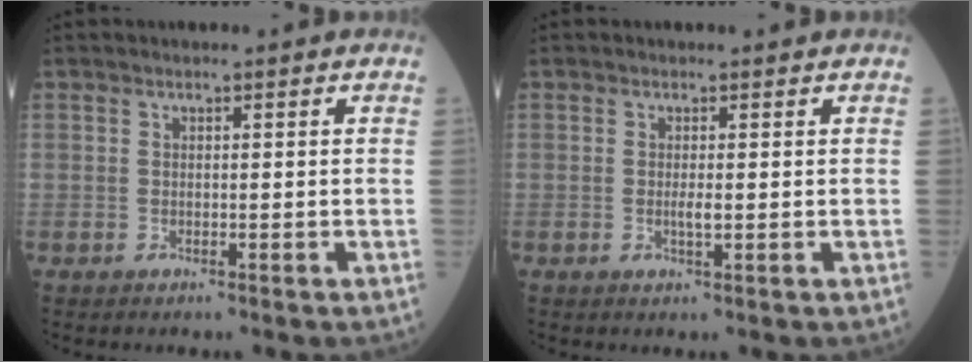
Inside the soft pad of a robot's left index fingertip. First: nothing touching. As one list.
[{"total": 1.5, "force": [0.2, 0.5, 1.5], "torque": [-0.031, 0.000, 0.006]}]